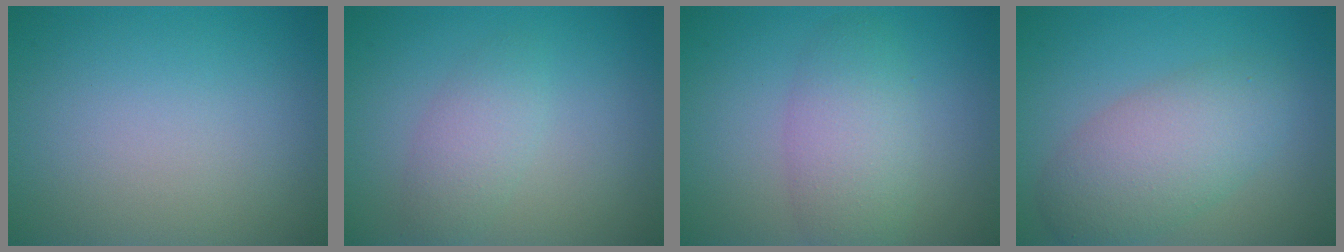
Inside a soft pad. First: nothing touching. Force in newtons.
{"total": 2.3, "press": 2.3, "slide": 0.2}
{"total": 4.0, "press": 4.0, "slide": 0.1}
{"total": 5.5, "press": 5.5, "slide": 0.1}